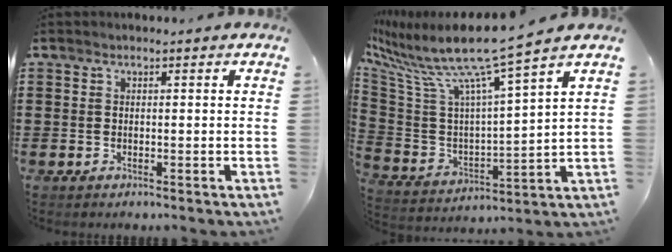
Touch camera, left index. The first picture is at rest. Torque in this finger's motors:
{"motor_torque": [1.22, -0.93, 0.72, 0.21]}